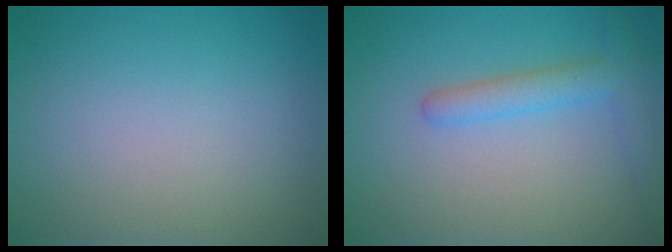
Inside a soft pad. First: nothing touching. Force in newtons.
{"total": 2.9, "press": 2.9, "slide": 0.2}